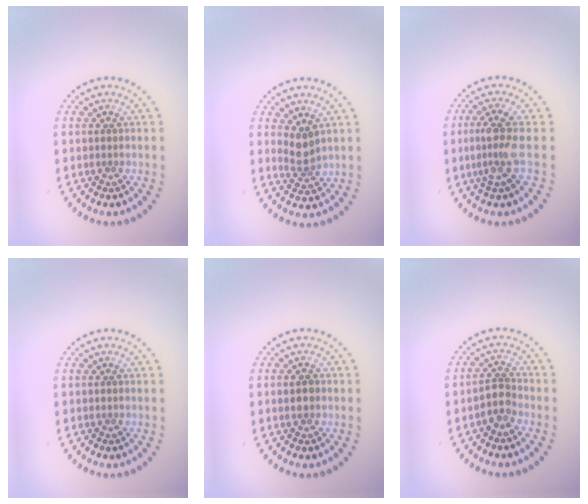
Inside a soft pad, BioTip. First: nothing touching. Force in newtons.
{"total": 2.1, "press": 1.6, "slide": 1.3}
{"total": 2.9, "press": 2.4, "slide": 1.6}
{"total": 0.0}
{"total": 1.4, "press": 1.4, "slide": 0.1}
{"total": 1.9, "press": 1.6, "slide": 1.1}